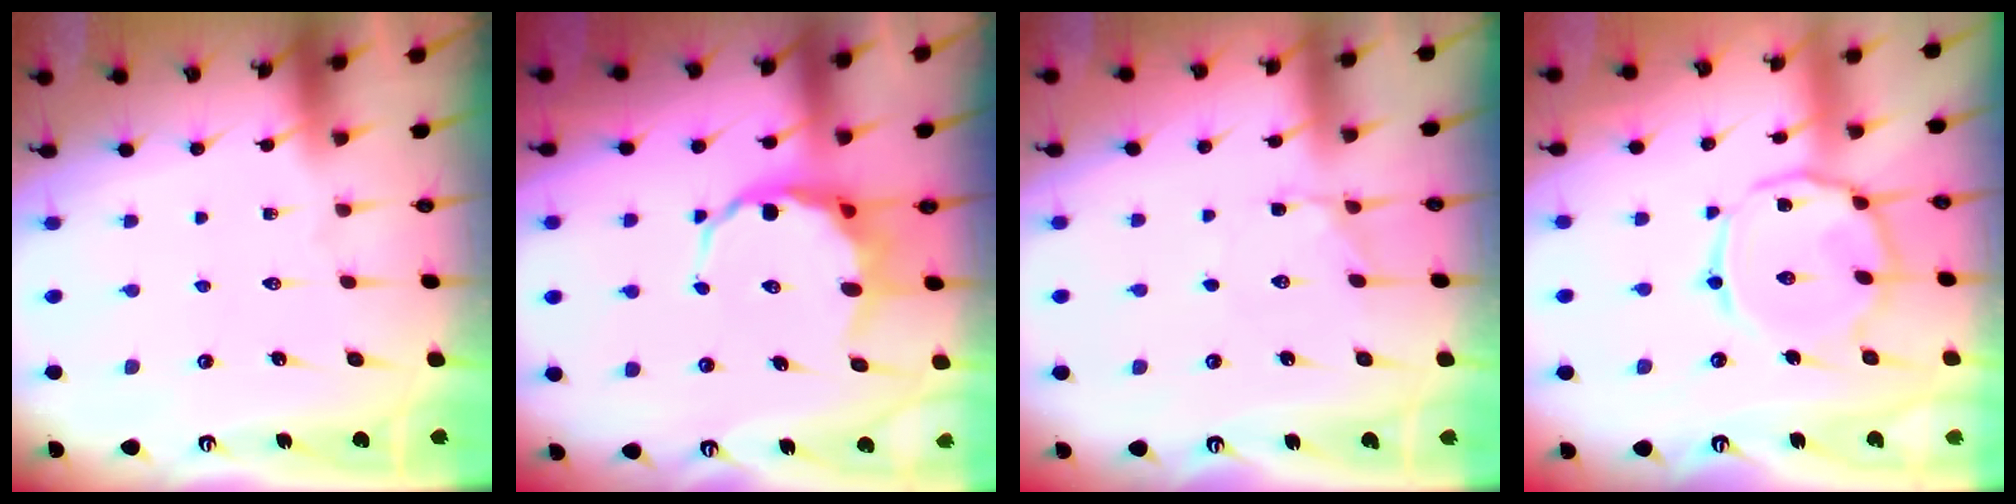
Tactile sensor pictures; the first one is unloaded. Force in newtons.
{"total": 7.3, "press": 7.0, "slide": 2.0}
{"total": 3.0, "press": 2.9, "slide": 1.0}
{"total": 12.4, "press": 12.4, "slide": 0.8}